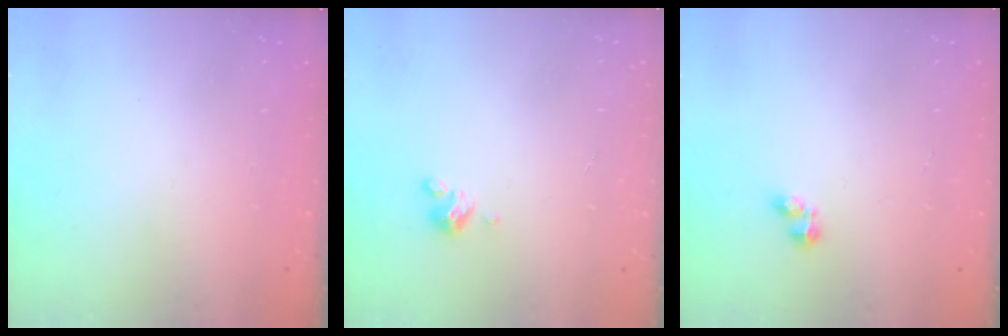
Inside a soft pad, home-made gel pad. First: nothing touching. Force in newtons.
{"total": 3.7, "press": 3.7, "slide": 0.3}
{"total": 2.6, "press": 2.5, "slide": 0.5}